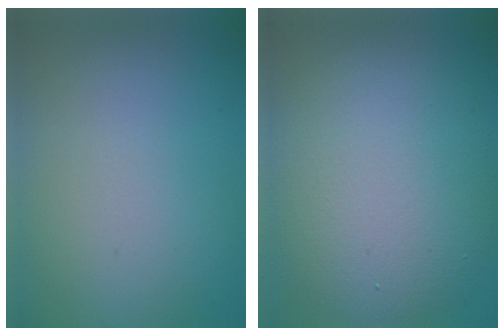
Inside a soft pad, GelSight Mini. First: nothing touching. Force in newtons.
{"total": 9.8, "press": 9.8, "slide": 0.8}